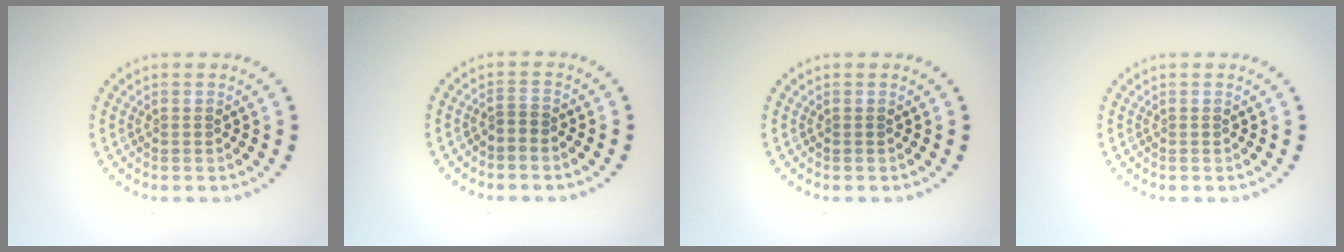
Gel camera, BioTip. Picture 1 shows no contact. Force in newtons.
{"total": 0.8, "press": 0.5, "slide": 0.6}
{"total": 0.0}
{"total": 0.0}